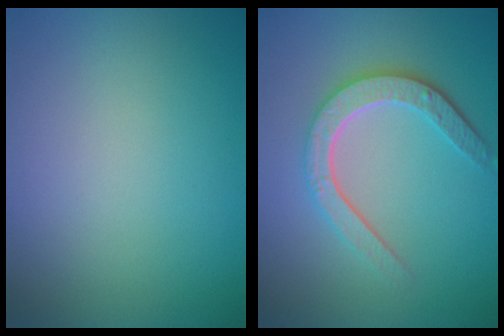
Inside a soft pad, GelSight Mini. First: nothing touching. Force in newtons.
{"total": 4.8, "press": 3.6, "slide": 3.1}